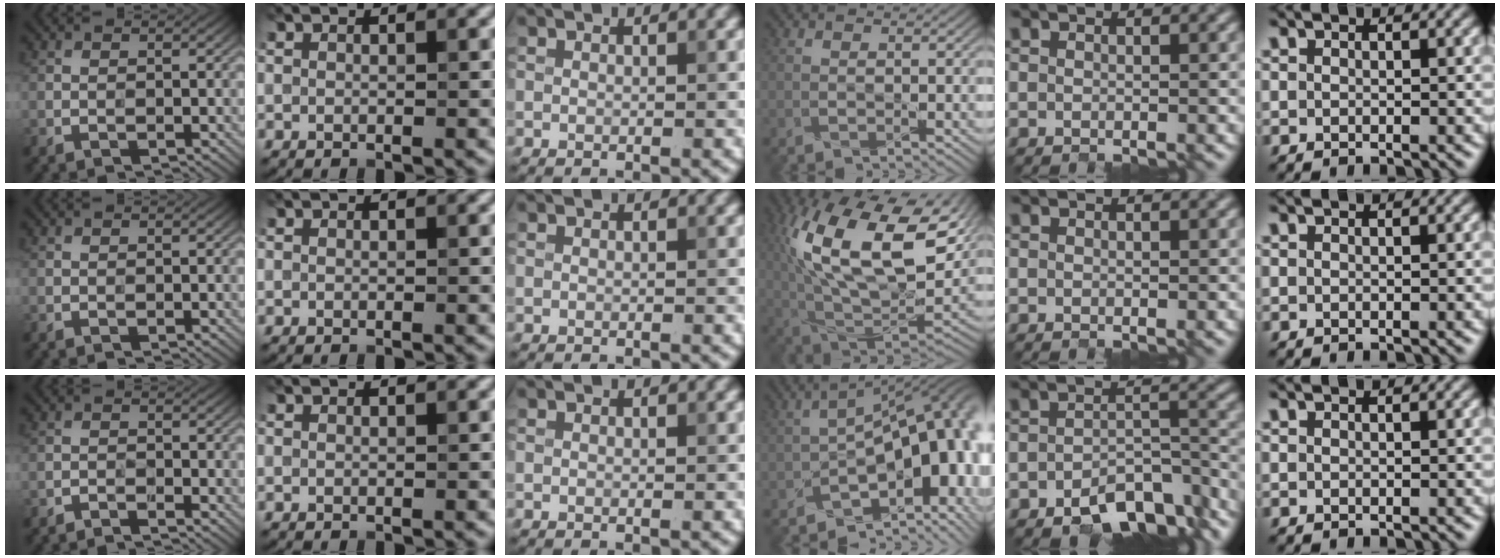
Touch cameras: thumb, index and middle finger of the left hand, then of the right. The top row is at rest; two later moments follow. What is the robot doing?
{"motion": "close", "object": "stapler"}